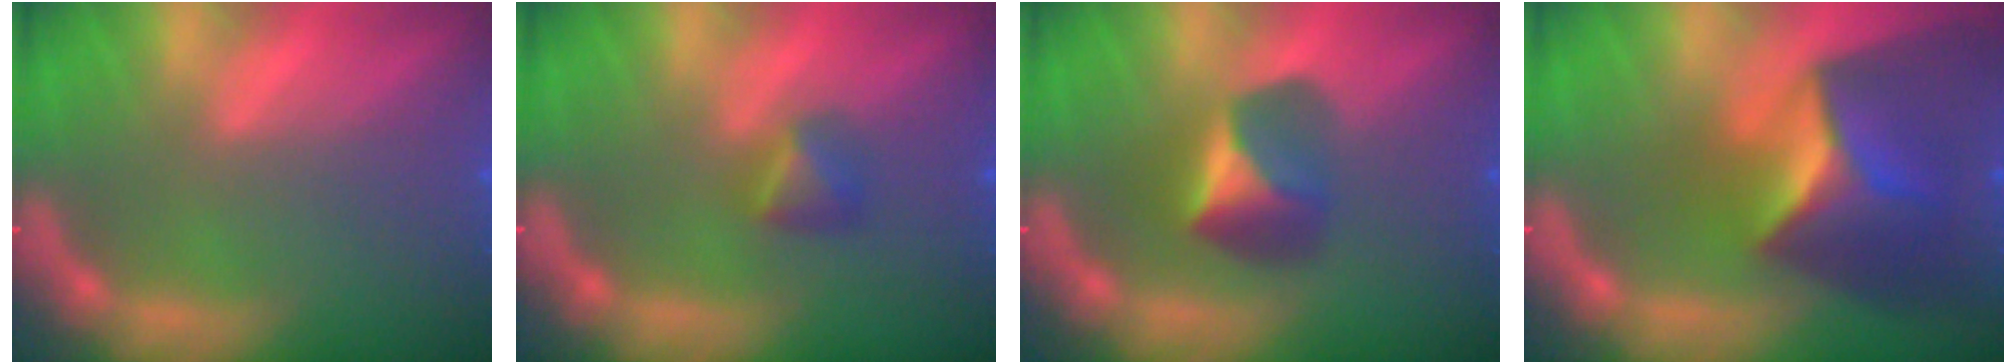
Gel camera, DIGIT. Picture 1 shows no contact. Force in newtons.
{"total": 1.9}
{"total": 3.9}
{"total": 9.4}